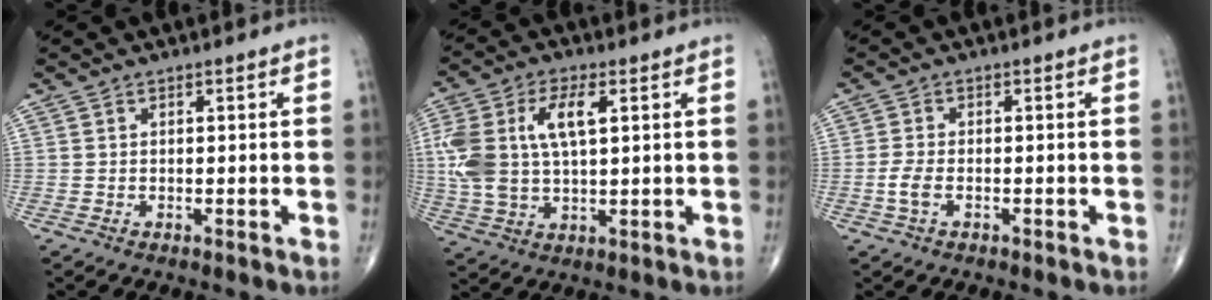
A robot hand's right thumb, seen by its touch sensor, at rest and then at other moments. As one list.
[{"total": 13.8, "force": [3.0, 6.9, 11.6], "torque": [-0.257, 0.012, 0.062]}, {"total": 3.0, "force": [-1.0, 1.6, 2.4], "torque": [-0.056, 0.007, -0.021]}]